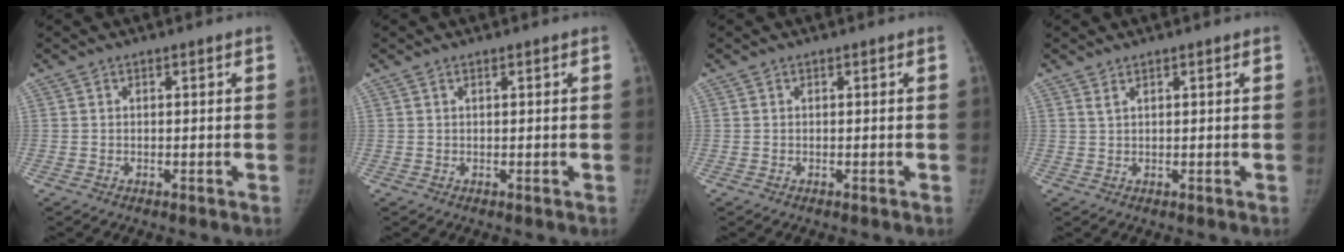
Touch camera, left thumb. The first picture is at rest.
{"total": 0.0}
{"total": 0.0}
{"total": 0.7, "force": [0.6, 0.1, 0.4], "torque": [-0.009, 0.003, 0.013]}